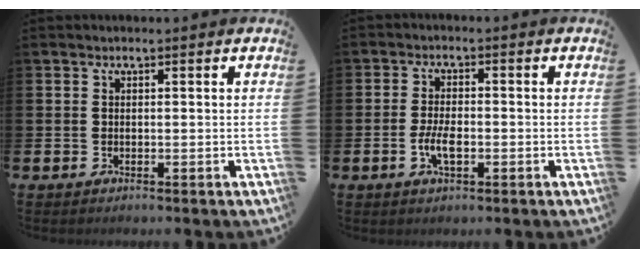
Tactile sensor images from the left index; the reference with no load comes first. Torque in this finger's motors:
{"motor_torque": [0.68, 0.07, 0.13, 0.13]}